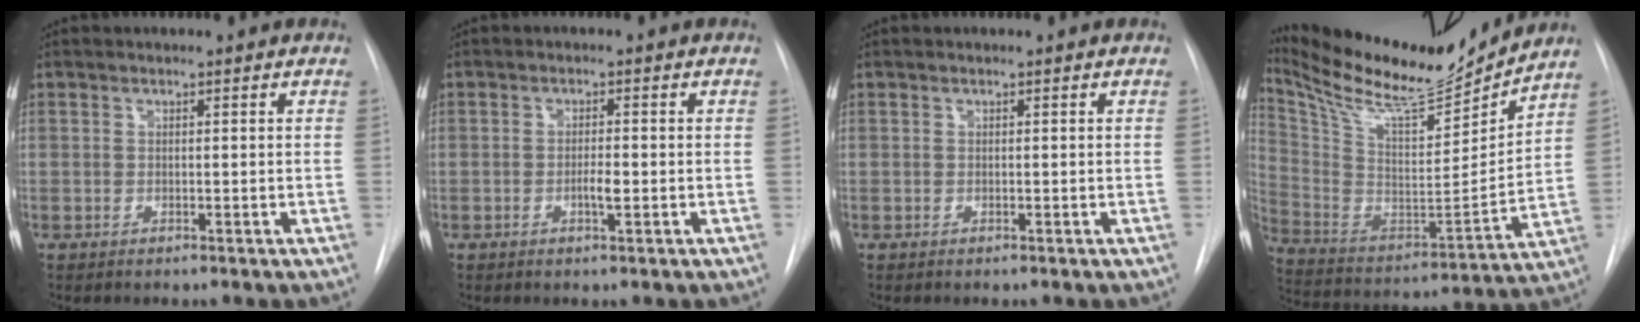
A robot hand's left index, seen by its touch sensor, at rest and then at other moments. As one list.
[{"total": 1.9, "force": [-0.8, 0.3, 1.7], "torque": [-0.031, -0.003, -0.015]}, {"total": 0.0}, {"total": 21.3, "force": [19.5, 2.6, 8.4], "torque": [-0.174, -0.033, 0.324]}]